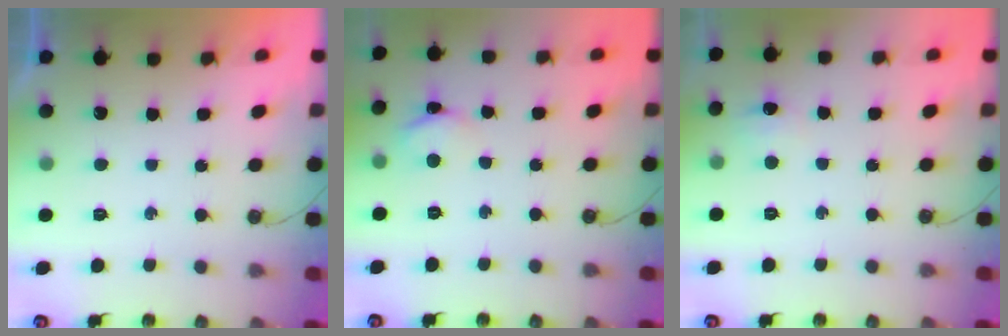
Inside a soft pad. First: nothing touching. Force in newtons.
{"total": 3.6, "press": 3.6, "slide": 0.4}
{"total": 6.5, "press": 6.5, "slide": 0.5}